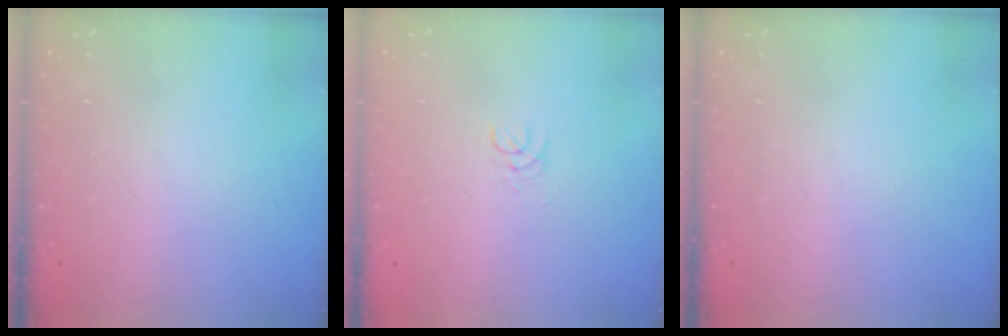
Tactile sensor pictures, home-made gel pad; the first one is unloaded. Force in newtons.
{"total": 1.3, "press": 1.3, "slide": 0.1}
{"total": 0.0}